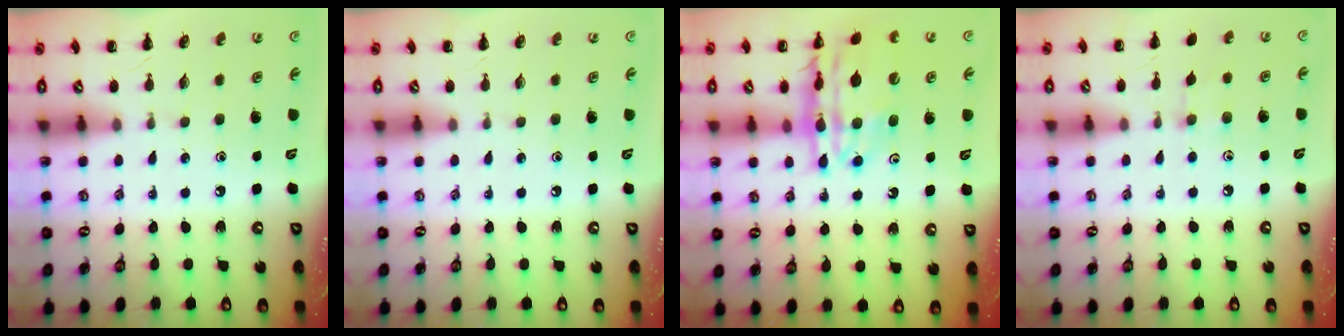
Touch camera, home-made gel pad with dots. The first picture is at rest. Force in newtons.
{"total": 0.0}
{"total": 19.7, "press": 19.5, "slide": 2.9}
{"total": 5.8, "press": 5.5, "slide": 1.9}